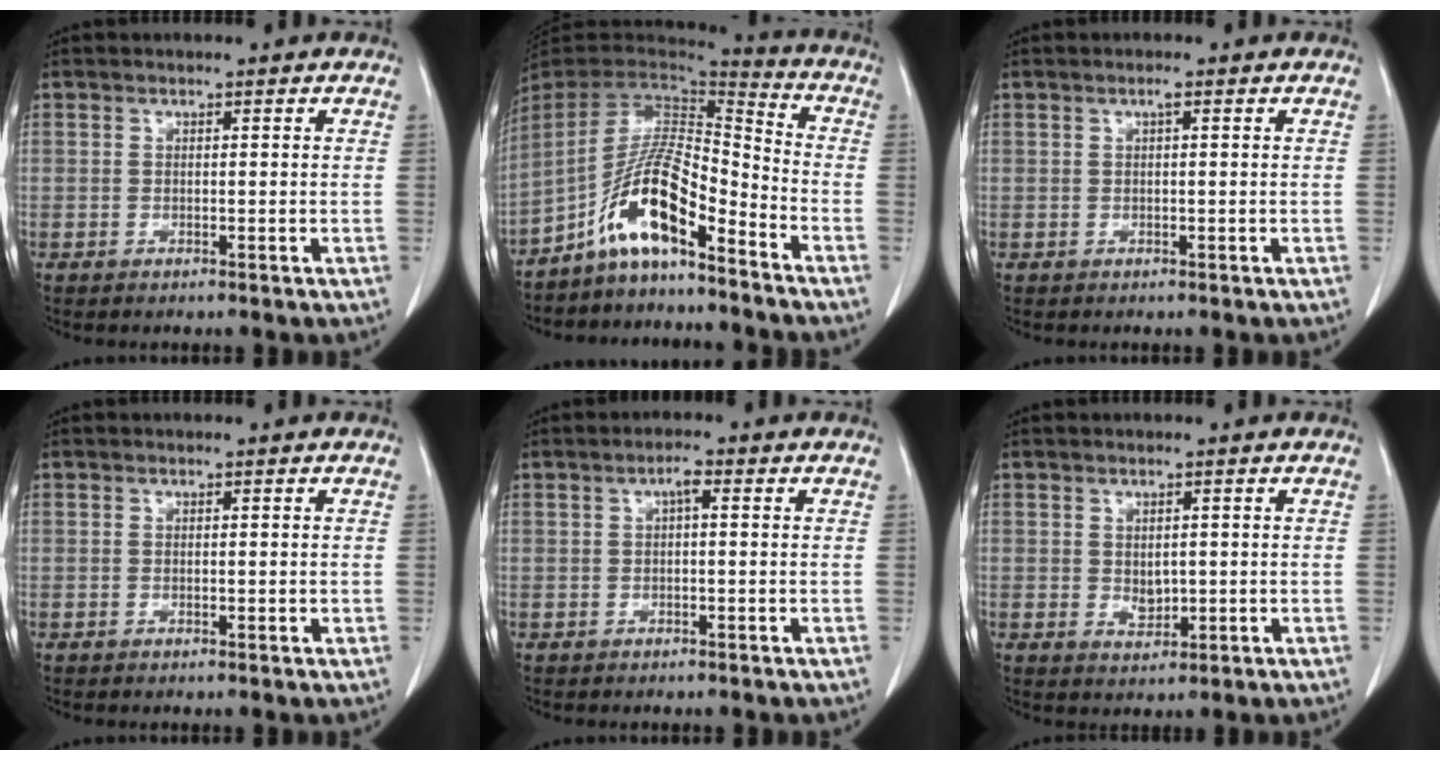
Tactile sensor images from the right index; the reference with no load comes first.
{"total": 11.4, "force": [-7.2, 2.2, 8.5], "torque": [-0.161, 0.019, -0.133]}
{"total": 0.7, "force": [0.3, 0.1, 0.7], "torque": [-0.011, 0.004, 0.003]}
{"total": 0.8, "force": [-0.1, 0.3, 0.8], "torque": [-0.010, -0.001, 0.001]}
{"total": 2.0, "force": [0.5, 0.5, 1.8], "torque": [-0.030, 0.009, 0.007]}
{"total": 2.5, "force": [0.1, 1.7, 1.8], "torque": [-0.031, -0.005, 0.010]}